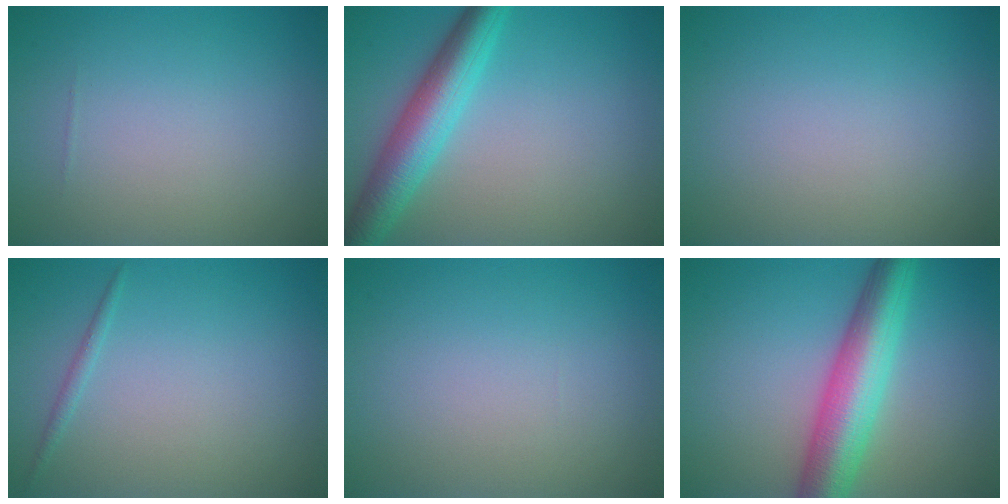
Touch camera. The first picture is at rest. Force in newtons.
{"total": 5.7, "press": 5.7, "slide": 0.1}
{"total": 0.0}
{"total": 0.7, "press": 0.7, "slide": 0.0}
{"total": 0.0}
{"total": 7.5, "press": 7.5, "slide": 0.1}